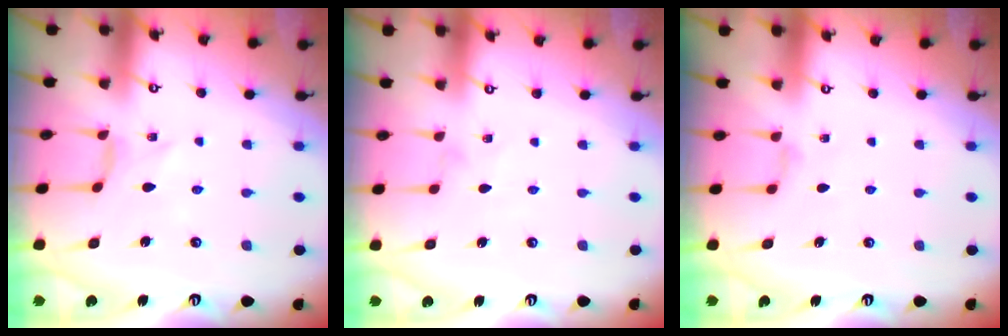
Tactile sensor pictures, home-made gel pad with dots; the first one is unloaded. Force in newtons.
{"total": 0.0}
{"total": 2.0, "press": 2.0, "slide": 0.4}